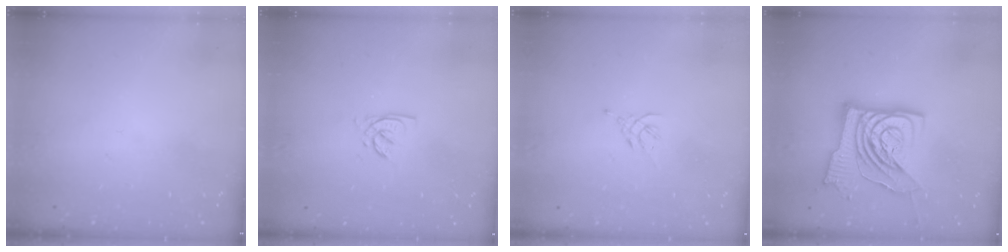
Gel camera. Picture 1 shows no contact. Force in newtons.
{"total": 2.6, "press": 2.6, "slide": 0.2}
{"total": 1.9, "press": 1.8, "slide": 0.5}
{"total": 16.1, "press": 16.0, "slide": 1.8}